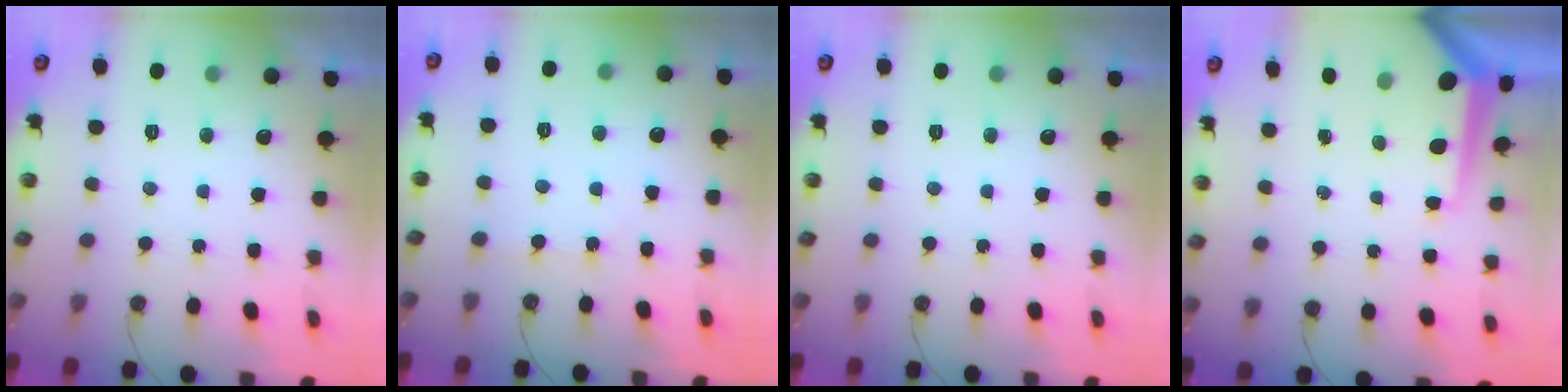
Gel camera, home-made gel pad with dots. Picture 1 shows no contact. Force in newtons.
{"total": 2.1, "press": 2.0, "slide": 0.3}
{"total": 0.0}
{"total": 7.4, "press": 7.4, "slide": 0.7}